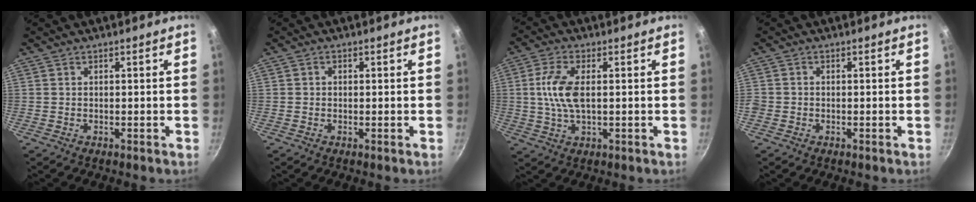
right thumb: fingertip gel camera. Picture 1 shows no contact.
{"total": 0.8, "force": [0.0, 0.7, 0.4], "torque": [-0.006, 0.005, 0.000]}
{"total": 8.1, "force": [0.7, 3.7, 7.1], "torque": [-0.149, 0.005, 0.011]}
{"total": 1.2, "force": [-0.5, 1.0, 0.3], "torque": [-0.007, 0.001, -0.012]}